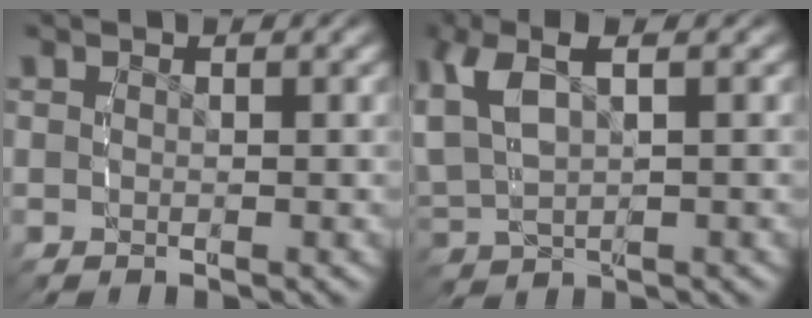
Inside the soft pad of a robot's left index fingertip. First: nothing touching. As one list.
[{"total": 6.4, "force": [1.6, 4.3, 4.5], "torque": [-0.113, -0.001, 0.035]}]